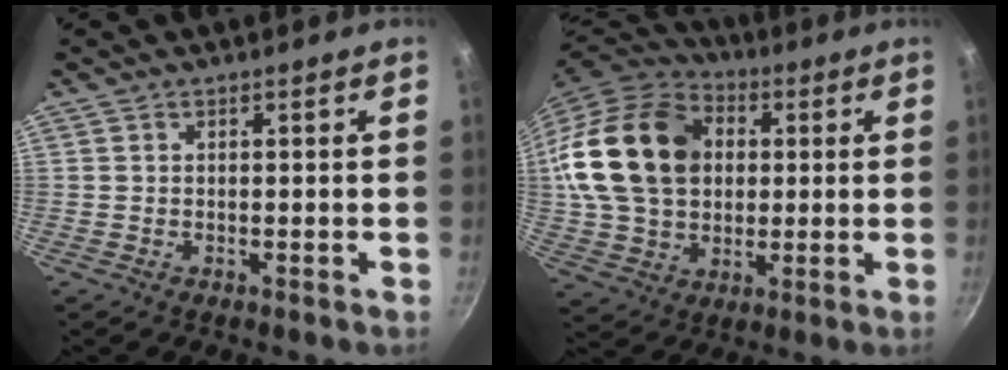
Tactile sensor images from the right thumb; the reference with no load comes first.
{"total": 23.7, "force": [4.3, 17.7, 15.2], "torque": [-0.264, 0.021, 0.080]}